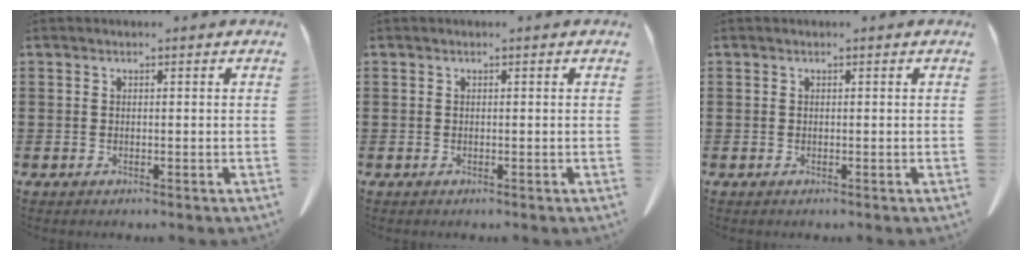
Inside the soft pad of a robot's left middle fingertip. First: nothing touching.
{"total": 0.0}
{"total": 0.0}